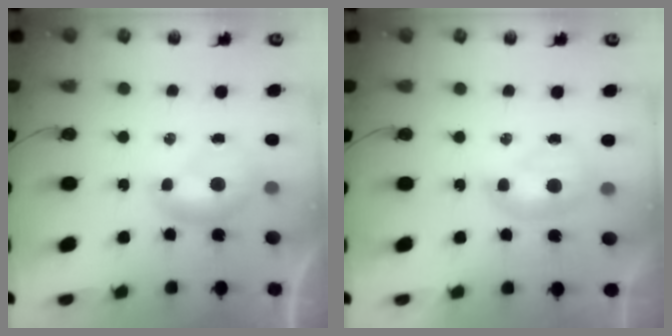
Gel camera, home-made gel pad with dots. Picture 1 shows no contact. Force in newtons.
{"total": 1.4, "press": 1.4, "slide": 0.4}